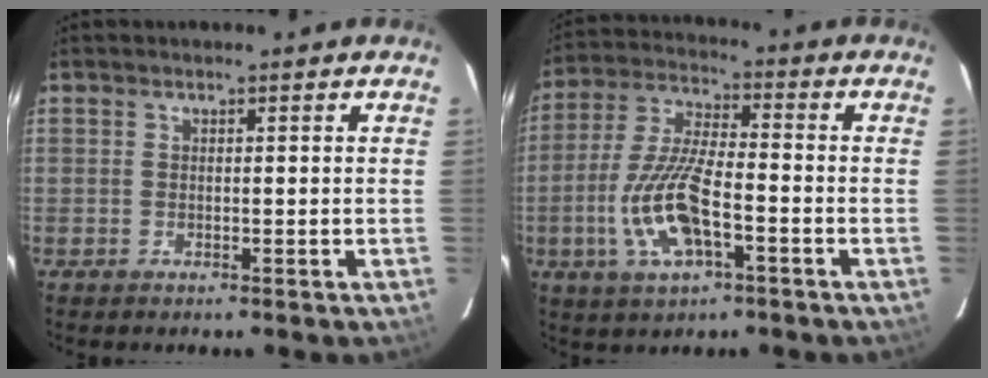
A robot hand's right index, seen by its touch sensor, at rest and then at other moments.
{"total": 13.3, "force": [-4.5, 4.3, 11.8], "torque": [-0.250, -0.005, -0.085]}